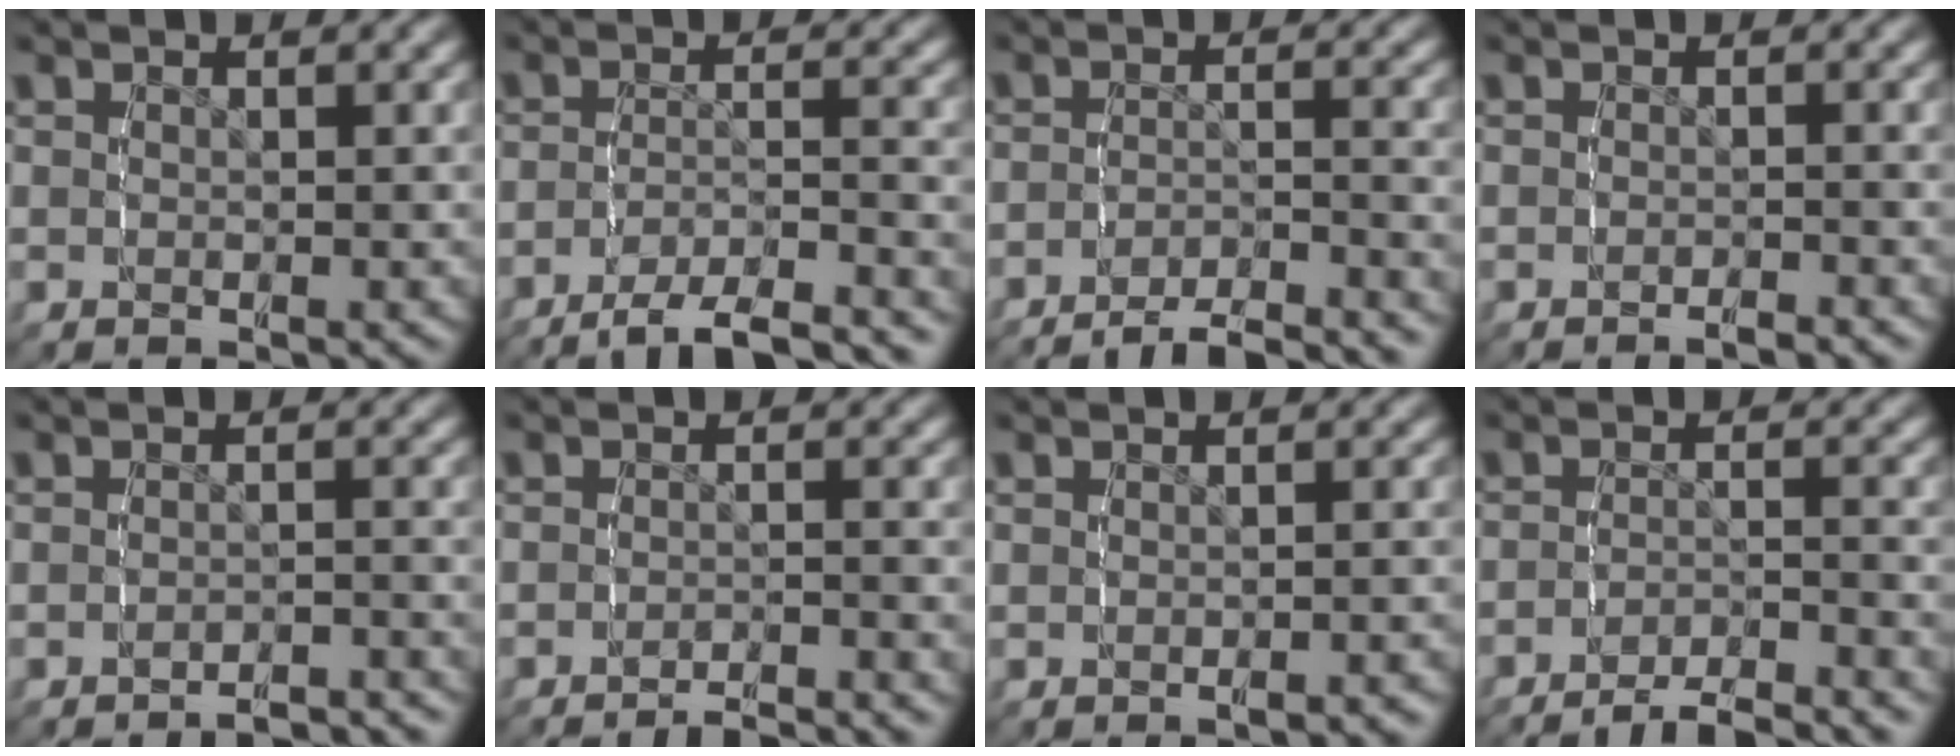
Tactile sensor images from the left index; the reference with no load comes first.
{"total": 9.0, "force": [-8.2, 1.7, 3.1], "torque": [-0.030, -0.016, -0.127]}
{"total": 7.6, "force": [-7.3, 1.2, 1.8], "torque": [-0.011, -0.016, -0.116]}
{"total": 1.0, "force": [-1.0, -0.2, 0.2], "torque": [0.001, 0.005, -0.022]}
{"total": 3.9, "force": [-3.8, 0.4, 0.6], "torque": [0.000, -0.001, -0.064]}
{"total": 3.3, "force": [-3.2, 0.3, 0.5], "torque": [0.003, 0.001, -0.059]}
{"total": 0.9, "force": [-0.8, 0.0, 0.4], "torque": [-0.003, 0.007, -0.017]}
{"total": 6.7, "force": [-6.4, 1.1, 1.7], "torque": [-0.011, -0.014, -0.104]}